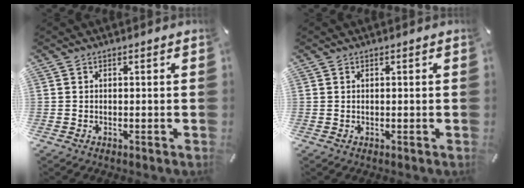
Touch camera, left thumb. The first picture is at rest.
{"total": 0.0}